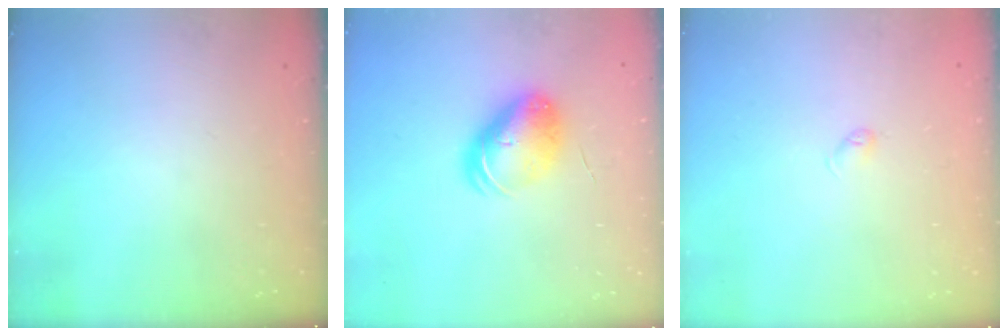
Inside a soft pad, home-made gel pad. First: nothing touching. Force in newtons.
{"total": 9.2, "press": 9.0, "slide": 2.0}
{"total": 3.2, "press": 3.1, "slide": 0.6}